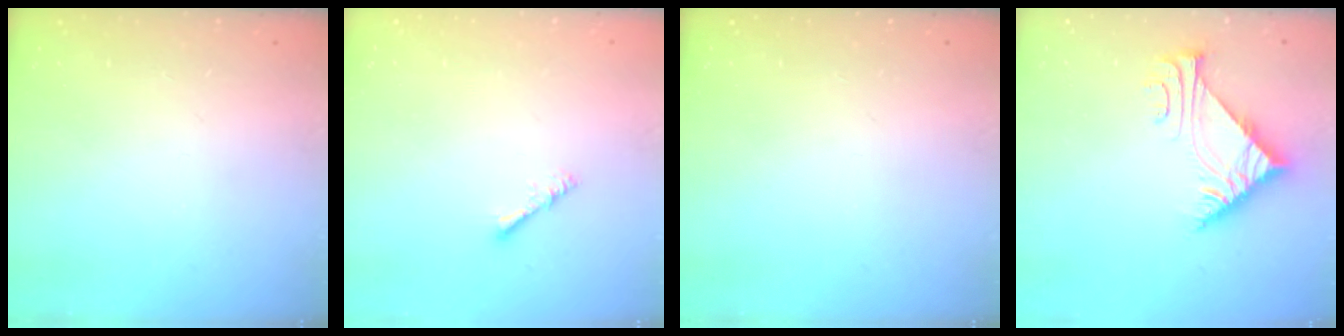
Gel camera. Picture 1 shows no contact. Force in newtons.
{"total": 2.4, "press": 2.4, "slide": 0.3}
{"total": 0.0}
{"total": 7.4, "press": 7.4, "slide": 0.3}